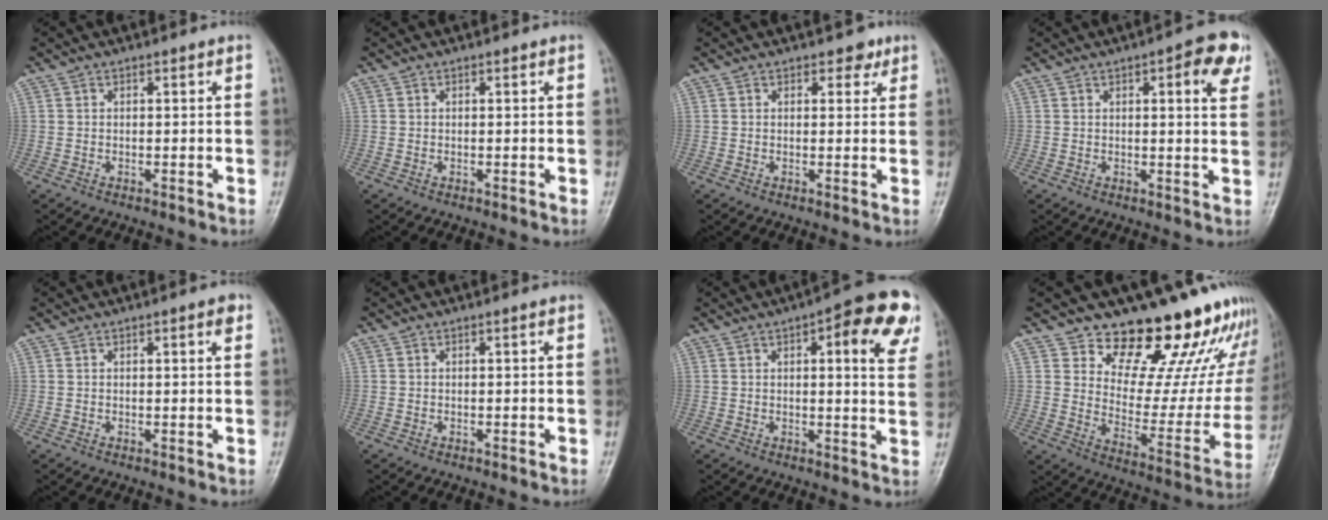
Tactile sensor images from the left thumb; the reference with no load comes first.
{"total": 0.0}
{"total": 2.4, "force": [1.6, 1.6, 1.0], "torque": [0.005, -0.006, 0.018]}
{"total": 7.3, "force": [3.1, 2.2, 6.3], "torque": [-0.060, -0.007, 0.032]}
{"total": 1.9, "force": [0.9, 0.6, 1.5], "torque": [-0.017, -0.001, 0.010]}
{"total": 0.0}
{"total": 13.3, "force": [5.5, 4.2, 11.3], "torque": [-0.104, -0.006, 0.058]}
{"total": 22.1, "force": [17.9, 9.0, 9.4], "torque": [-0.069, -0.130, 0.242]}